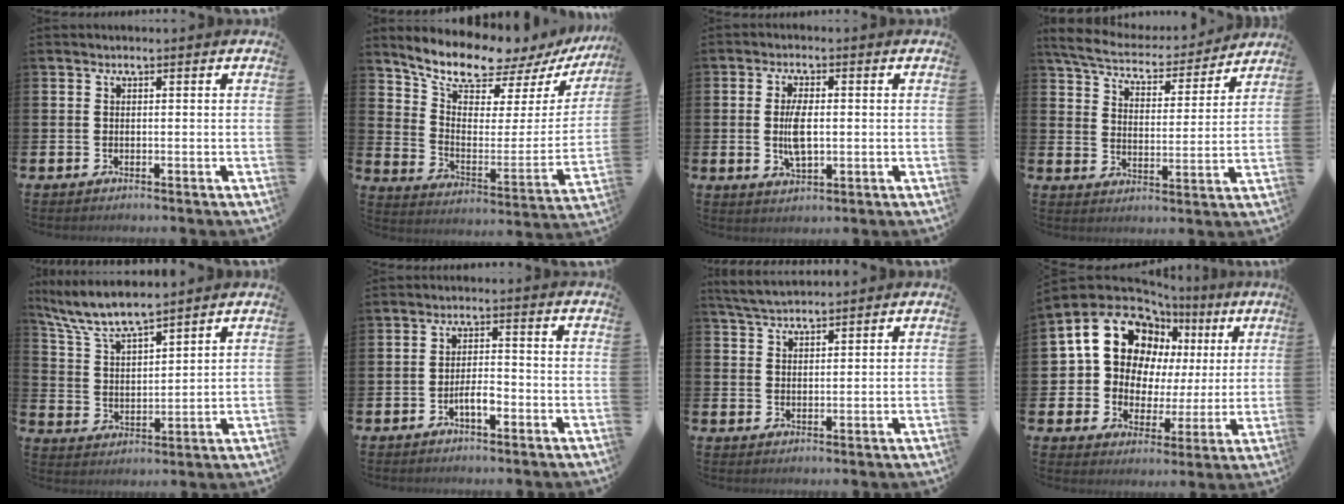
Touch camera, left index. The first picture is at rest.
{"total": 9.8, "force": [9.1, 2.7, 2.6], "torque": [-0.084, -0.074, 0.153]}
{"total": 4.9, "force": [0.1, 2.1, 4.4], "torque": [-0.087, 0.002, -0.002]}
{"total": 7.1, "force": [6.7, 1.4, 1.7], "torque": [-0.065, -0.049, 0.116]}
{"total": 7.4, "force": [6.9, 0.8, 2.6], "torque": [-0.077, -0.035, 0.122]}
{"total": 3.2, "force": [-1.6, 1.1, 2.5], "torque": [-0.038, 0.005, -0.031]}
{"total": 4.1, "force": [3.9, 0.6, 1.1], "torque": [-0.032, -0.011, 0.072]}
{"total": 13.4, "force": [6.0, 10.3, 6.1], "torque": [-0.155, -0.026, 0.113]}